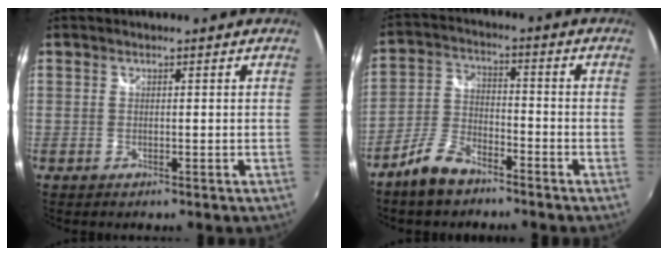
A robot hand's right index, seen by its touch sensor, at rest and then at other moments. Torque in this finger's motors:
{"motor_torque": [0.58, -0.46, 0.20, 0.03]}